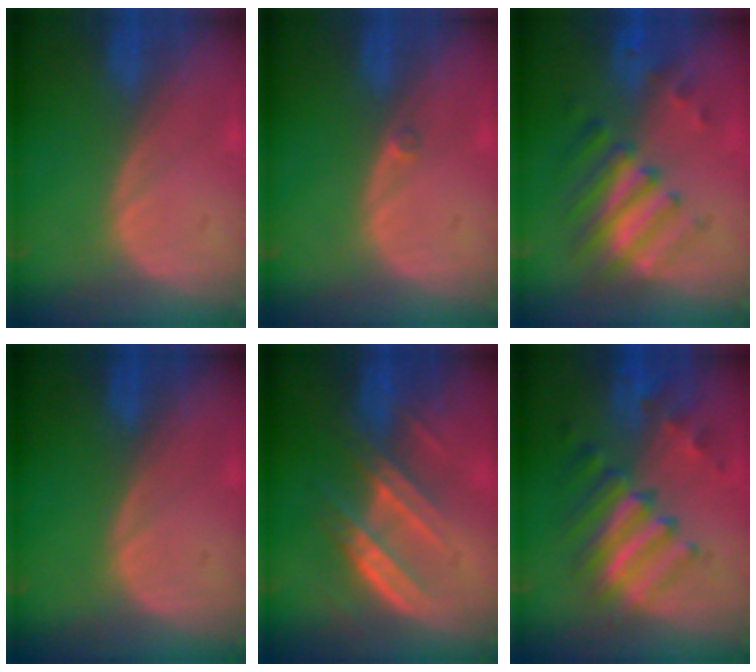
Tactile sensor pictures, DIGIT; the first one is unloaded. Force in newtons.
{"total": 0.7, "press": 0.6, "slide": 0.3}
{"total": 8.0, "press": 7.2, "slide": 3.6}
{"total": 0.0}
{"total": 7.2, "press": 6.7, "slide": 2.6}
{"total": 9.6, "press": 8.4, "slide": 4.7}